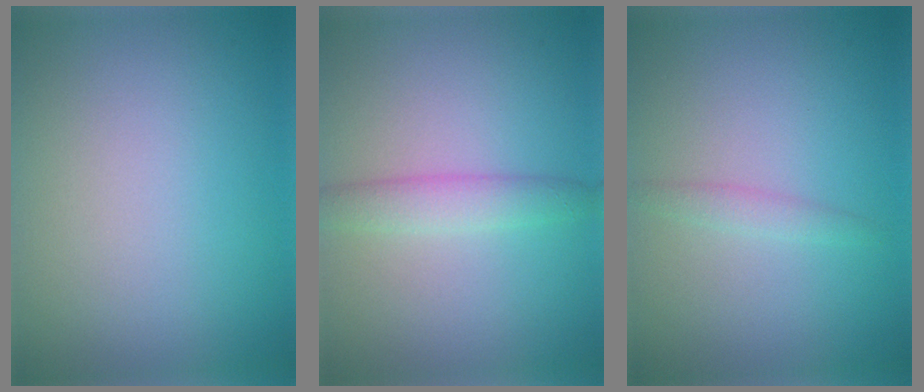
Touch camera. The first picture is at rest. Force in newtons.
{"total": 2.4, "press": 2.4, "slide": 0.1}
{"total": 1.2, "press": 1.2, "slide": 0.1}